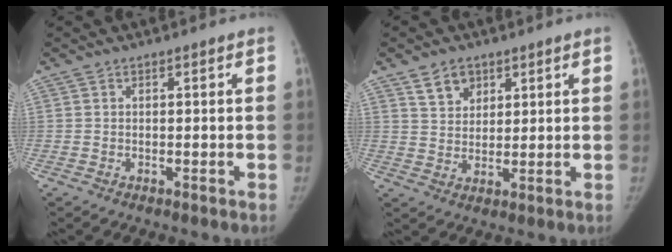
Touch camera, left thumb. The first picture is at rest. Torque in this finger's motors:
{"motor_torque": [-0.02, 0.02, 0.12, -0.41, 0.12]}